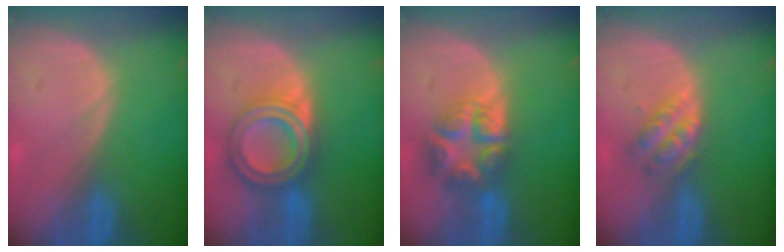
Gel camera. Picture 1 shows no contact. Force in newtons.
{"total": 7.7, "press": 7.6, "slide": 0.5}
{"total": 7.9, "press": 6.8, "slide": 4.0}
{"total": 4.7, "press": 4.2, "slide": 2.2}